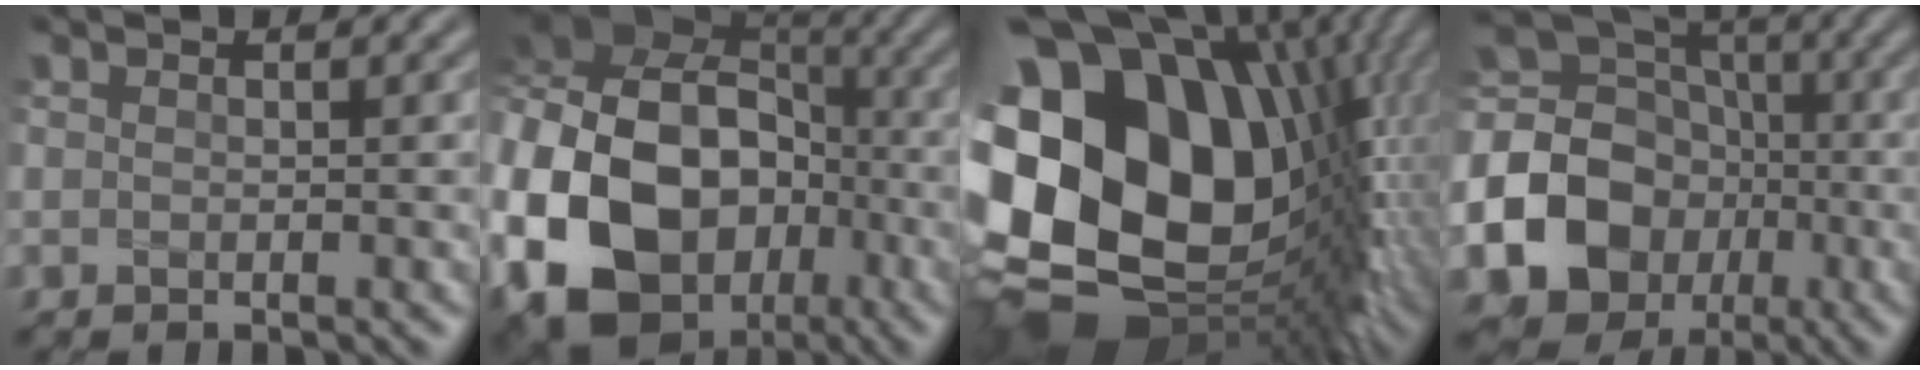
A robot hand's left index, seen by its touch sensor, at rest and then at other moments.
{"total": 18.9, "force": [-4.3, 15.4, 10.0], "torque": [-0.194, -0.010, -0.104]}
{"total": 21.1, "force": [1.5, 15.0, 14.7], "torque": [-0.288, -0.016, 0.061]}
{"total": 15.3, "force": [-3.6, 13.2, 6.9], "torque": [-0.156, -0.017, -0.078]}